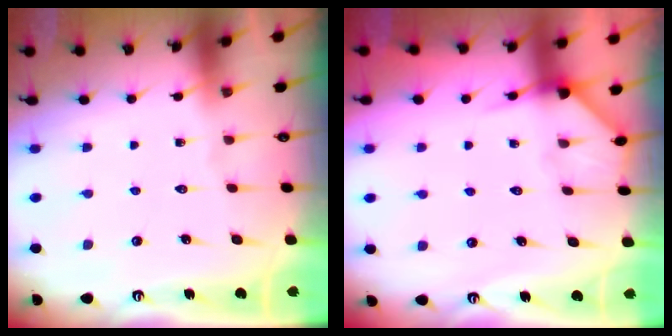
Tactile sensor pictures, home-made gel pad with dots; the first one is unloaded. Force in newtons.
{"total": 6.1, "press": 6.1, "slide": 0.2}